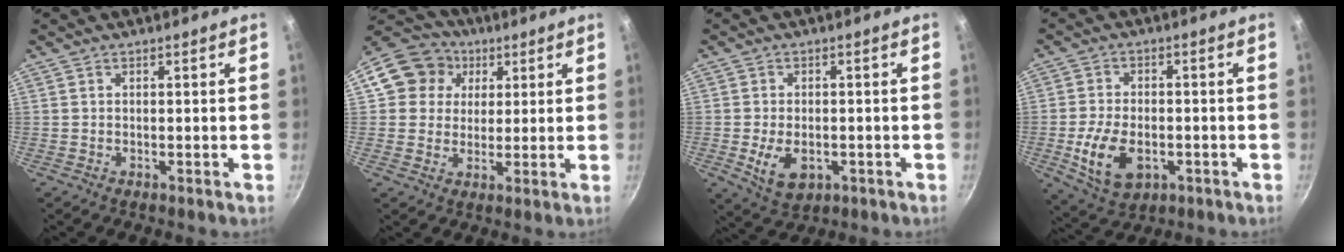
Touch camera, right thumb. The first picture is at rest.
{"total": 11.7, "force": [3.6, 10.3, 4.1], "torque": [-0.048, 0.017, 0.049]}
{"total": 7.2, "force": [-1.9, 4.5, 5.2], "torque": [-0.085, 0.000, -0.022]}
{"total": 10.8, "force": [-2.9, 6.7, 7.9], "torque": [-0.142, 0.007, -0.043]}